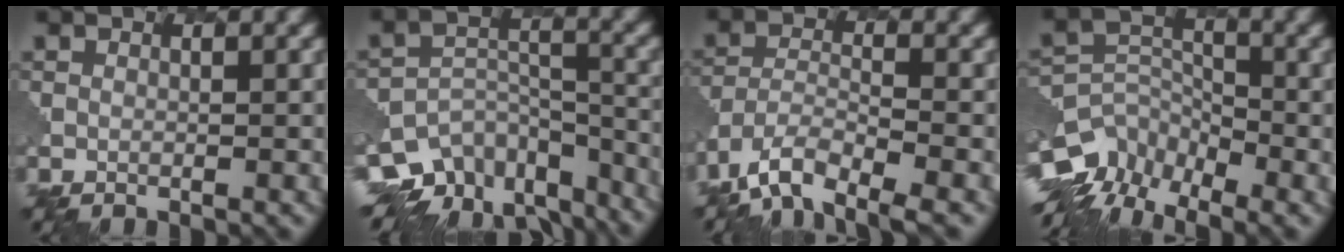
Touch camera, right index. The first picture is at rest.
{"total": 10.3, "force": [-7.9, 5.6, 3.3], "torque": [-0.062, -0.006, -0.100]}
{"total": 6.4, "force": [-4.8, 2.3, 3.6], "torque": [-0.067, -0.008, -0.096]}
{"total": 9.5, "force": [-7.4, 4.8, 3.4], "torque": [-0.058, -0.003, -0.123]}